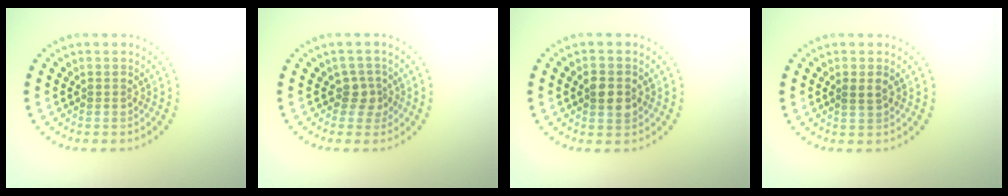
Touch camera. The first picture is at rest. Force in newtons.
{"total": 1.8, "press": 1.3, "slide": 1.2}
{"total": 2.6, "press": 2.6, "slide": 0.1}
{"total": 1.2, "press": 1.1, "slide": 0.4}